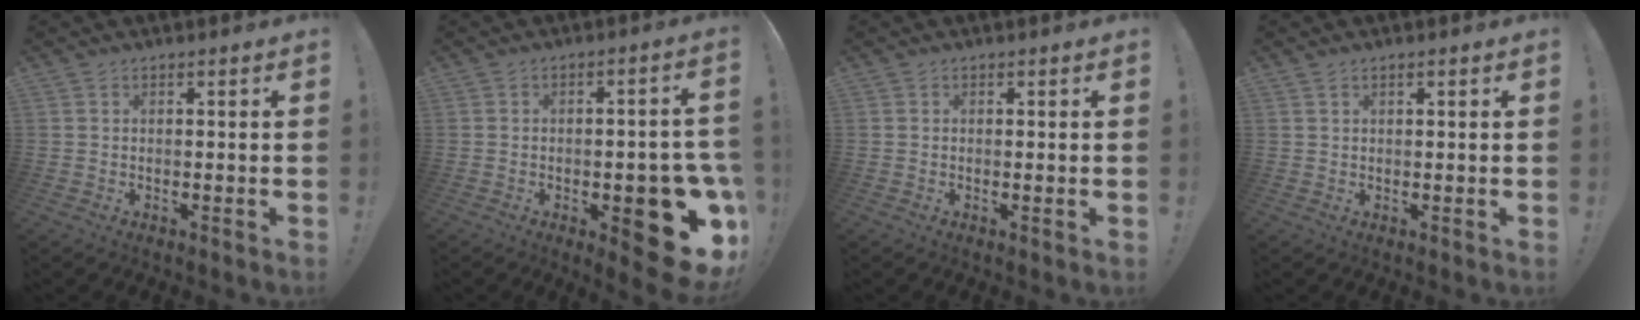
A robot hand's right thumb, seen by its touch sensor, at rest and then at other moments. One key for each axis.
{"total": 17.0, "fx": -5.5, "fy": 7.0, "fz": 14.5, "tx": -0.155, "ty": 0.027, "tz": -0.064}
{"total": 0.5, "fx": 0.2, "fy": 0.2, "fz": 0.4, "tx": -0.006, "ty": 0.000, "tz": 0.002}
{"total": 1.1, "fx": 0.6, "fy": 0.5, "fz": 0.7, "tx": -0.021, "ty": 0.005, "tz": 0.012}